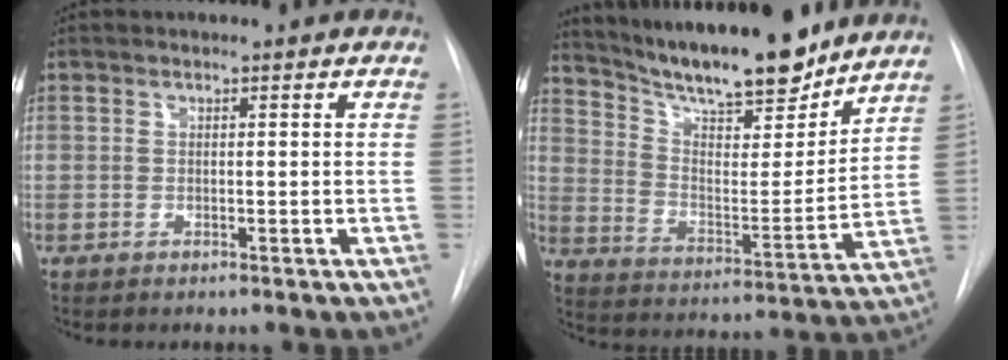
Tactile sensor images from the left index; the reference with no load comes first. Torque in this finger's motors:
{"motor_torque": [0.51, -0.81, 0.39, 0.07]}